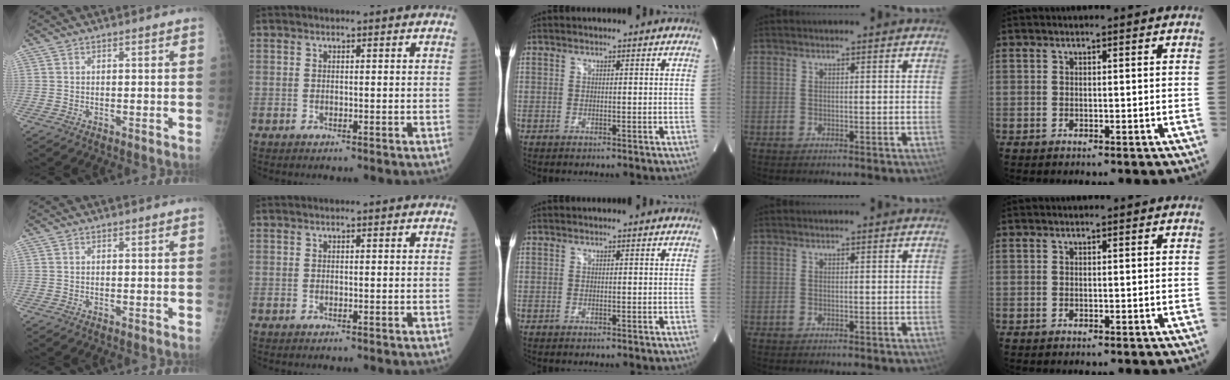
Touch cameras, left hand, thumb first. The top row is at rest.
{}